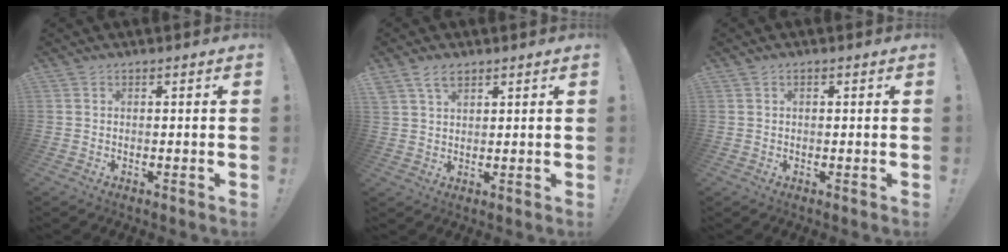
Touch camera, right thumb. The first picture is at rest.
{"total": 4.9, "force": [3.1, 2.8, 2.6], "torque": [-0.044, -0.009, 0.059]}
{"total": 0.6, "force": [0.1, 0.4, 0.5], "torque": [-0.011, 0.002, 0.001]}